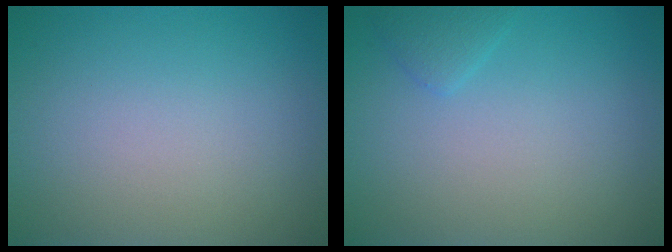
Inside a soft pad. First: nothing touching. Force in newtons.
{"total": 1.1, "press": 1.1, "slide": 0.1}